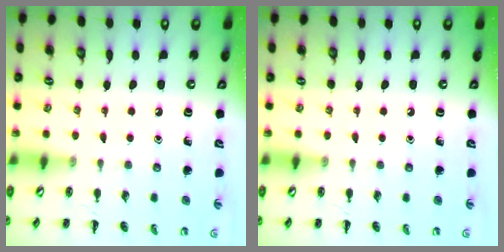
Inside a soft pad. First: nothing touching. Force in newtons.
{"total": 0.0}